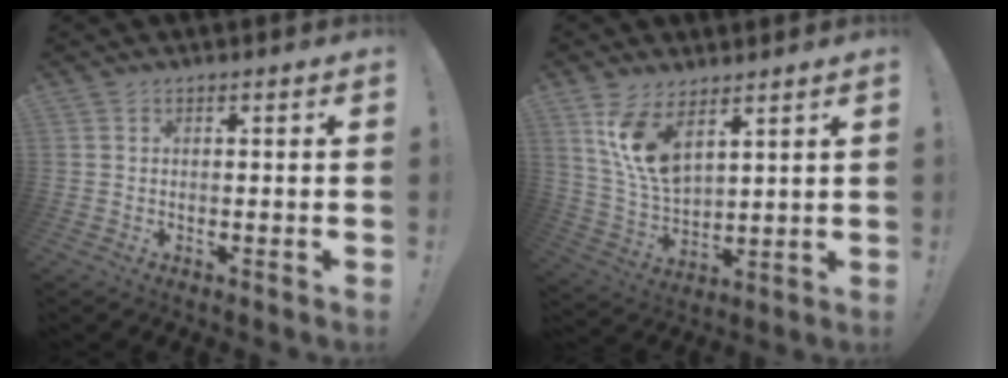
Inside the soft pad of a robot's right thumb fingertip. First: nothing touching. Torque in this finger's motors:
{"motor_torque": [0.22, 0.44, 0.98, 1.09, 0.12]}